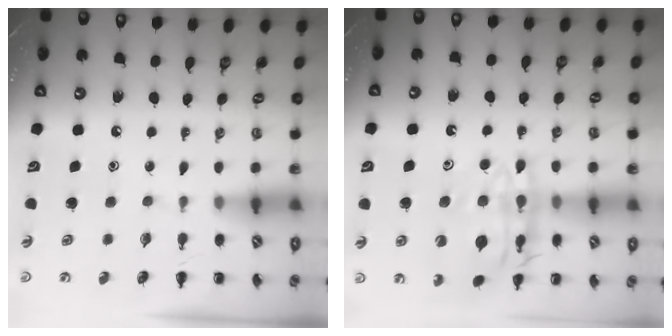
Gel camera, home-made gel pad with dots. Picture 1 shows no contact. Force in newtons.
{"total": 16.3, "press": 16.1, "slide": 2.3}